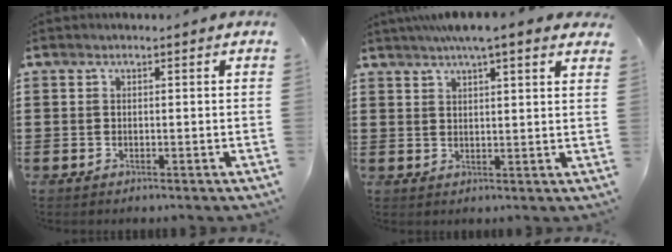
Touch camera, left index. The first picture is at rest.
{"total": 5.0, "force": [4.1, 0.3, 2.9], "torque": [-0.068, 0.001, 0.073]}